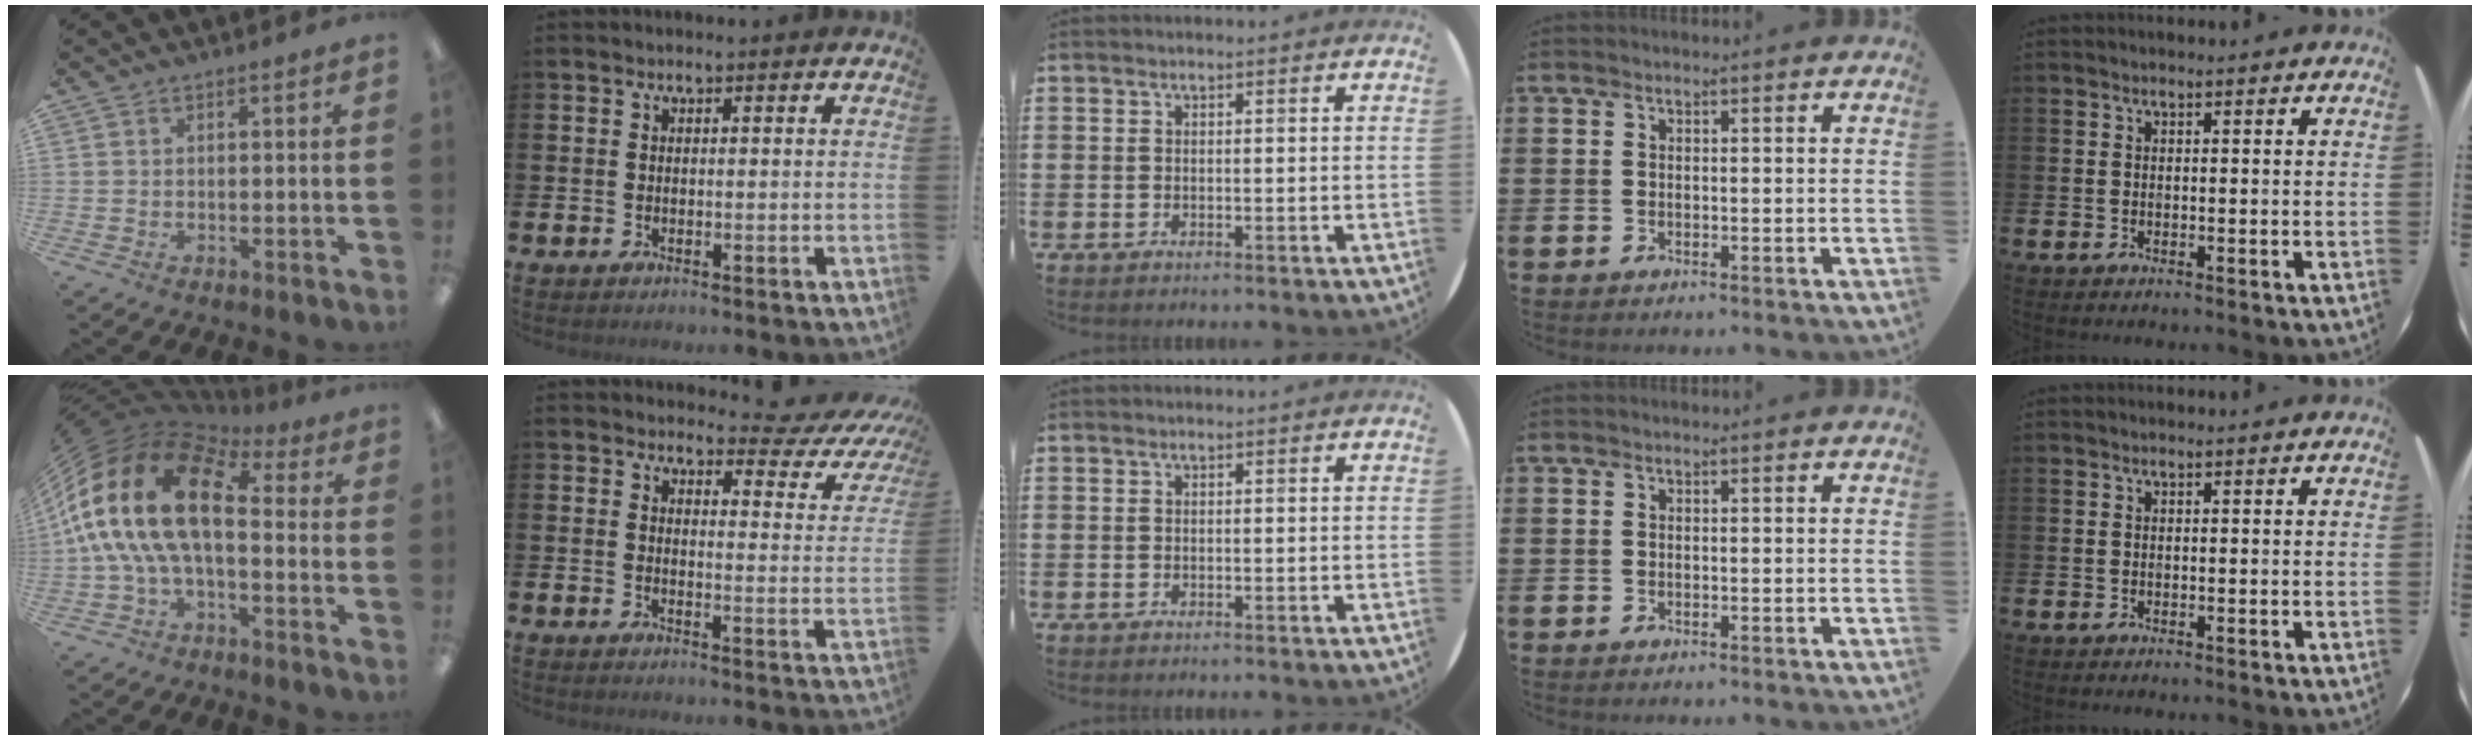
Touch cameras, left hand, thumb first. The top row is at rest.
{"thumb": {"total": 22.0, "force": [2.7, 11.4, 18.7], "torque": [-0.399, 0.000, 0.050]}, "index": {"total": 3.5, "force": [2.8, 1.8, 1.2], "torque": [-0.017, -0.029, 0.037]}}